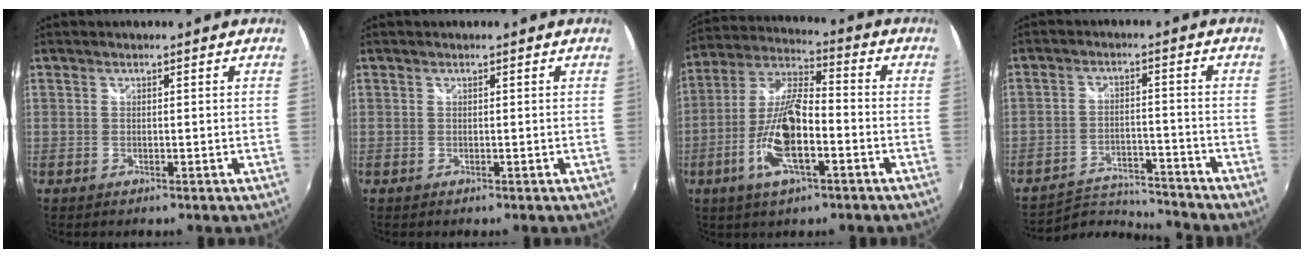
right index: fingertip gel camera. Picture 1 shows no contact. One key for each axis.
{"total": 0.0}
{"total": 14.0, "fx": -5.0, "fy": 4.0, "fz": 12.5, "tx": -0.261, "ty": -0.006, "tz": -0.101}
{"total": 9.4, "fx": -9.4, "fy": 0.4, "fz": 0.7, "tx": -0.034, "ty": 0.007, "tz": -0.154}